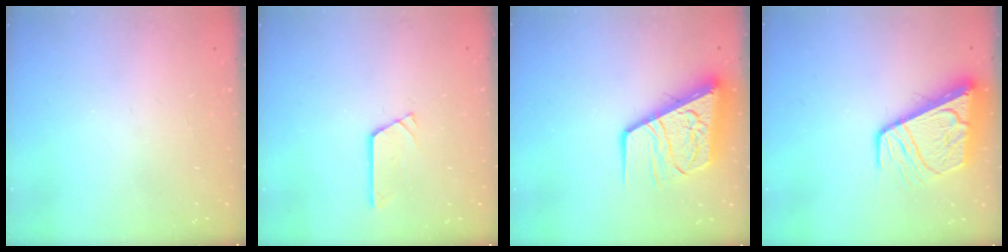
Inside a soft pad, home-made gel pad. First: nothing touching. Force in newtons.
{"total": 2.8, "press": 2.8, "slide": 0.2}
{"total": 14.1, "press": 14.1, "slide": 1.4}
{"total": 12.7, "press": 12.7, "slide": 1.5}